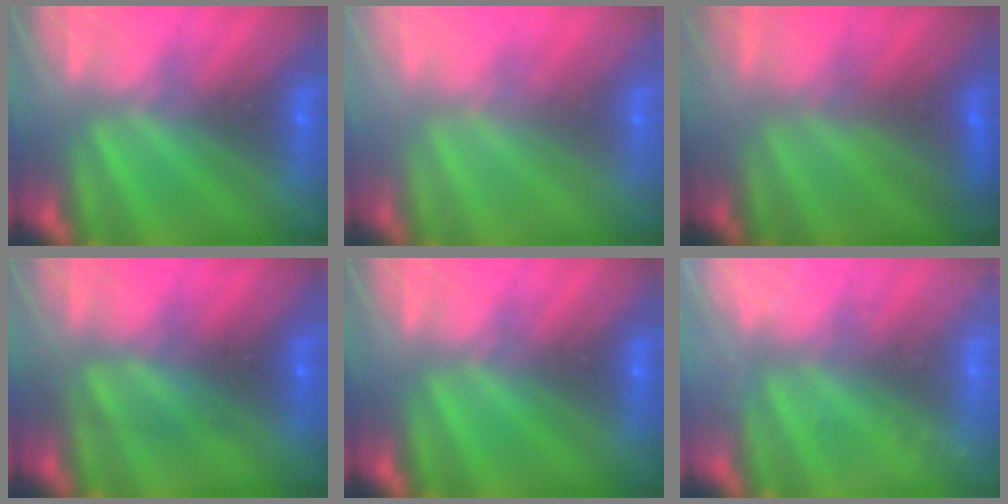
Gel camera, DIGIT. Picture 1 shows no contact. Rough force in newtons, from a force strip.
{"total": 3.0}
{"total": 3.2}
{"total": 2.4}
{"total": 0.0}
{"total": 2.7}